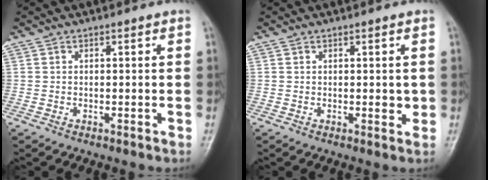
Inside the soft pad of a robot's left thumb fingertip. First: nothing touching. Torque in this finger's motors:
{"motor_torque": [-0.21, 0.07, 0.06, -0.09, 0.00]}